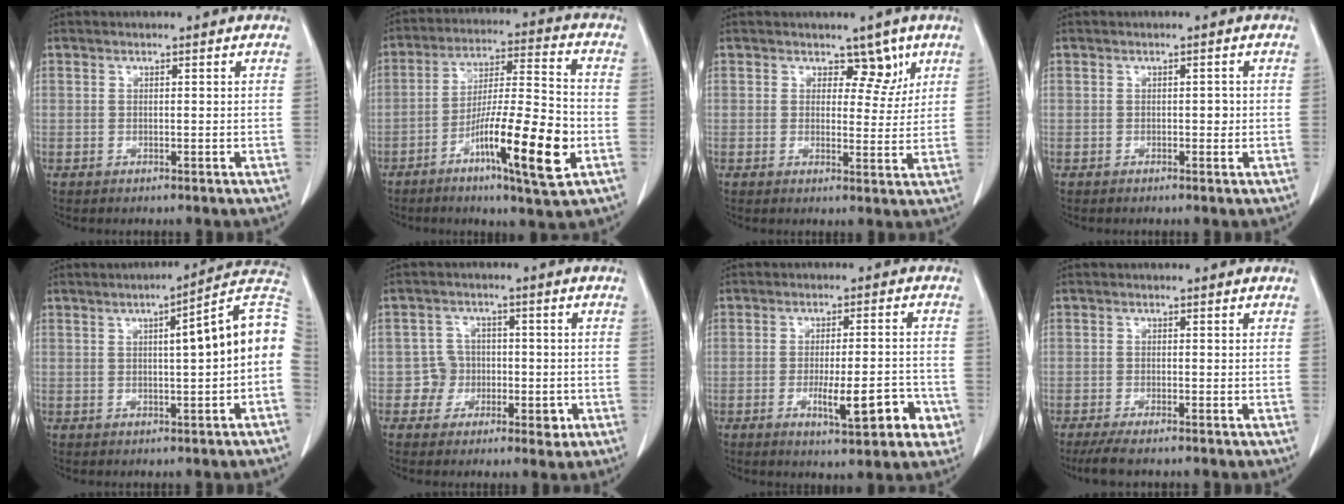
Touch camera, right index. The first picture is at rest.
{"total": 15.1, "force": [-5.8, 1.2, 13.9], "torque": [-0.239, -0.010, -0.099]}
{"total": 4.0, "force": [2.4, 2.6, 1.9], "torque": [-0.008, -0.002, 0.032]}
{"total": 0.9, "force": [-0.2, 0.5, 0.7], "torque": [-0.005, 0.003, -0.003]}
{"total": 11.1, "force": [0.8, 0.6, 11.1], "torque": [-0.146, 0.029, 0.003]}
{"total": 4.8, "force": [-1.2, 4.6, 1.0], "torque": [0.005, 0.016, -0.015]}
{"total": 9.4, "force": [-3.5, 2.3, 8.4], "torque": [-0.115, 0.003, -0.044]}
{"total": 3.5, "force": [-2.8, 0.3, 2.1], "torque": [-0.040, -0.009, -0.050]}